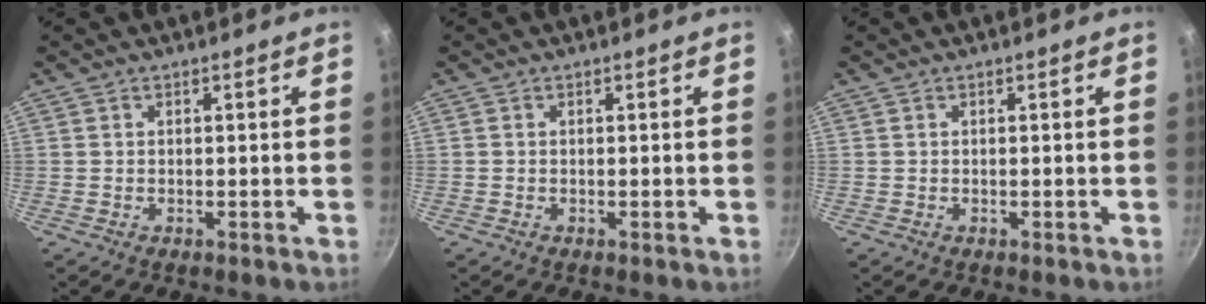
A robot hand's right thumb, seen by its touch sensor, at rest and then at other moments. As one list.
[{"total": 0.0}, {"total": 0.0}]